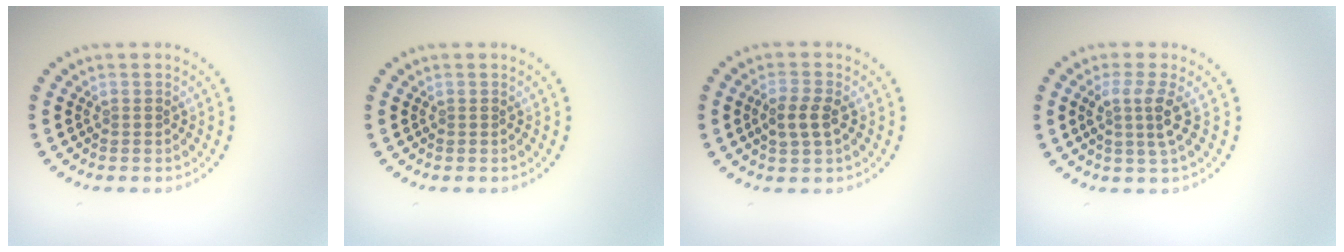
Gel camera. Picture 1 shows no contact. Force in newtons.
{"total": 0.0}
{"total": 2.3, "press": 2.3, "slide": 0.5}
{"total": 2.6, "press": 2.0, "slide": 1.8}